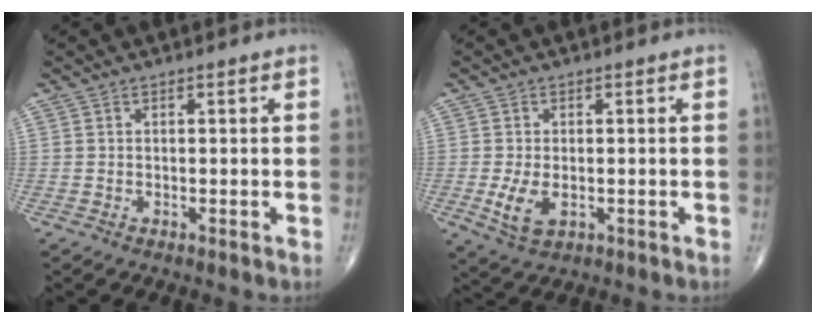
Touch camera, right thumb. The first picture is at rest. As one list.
[{"total": 5.3, "force": [-1.1, 3.1, 4.2], "torque": [-0.085, -0.009, -0.014]}]